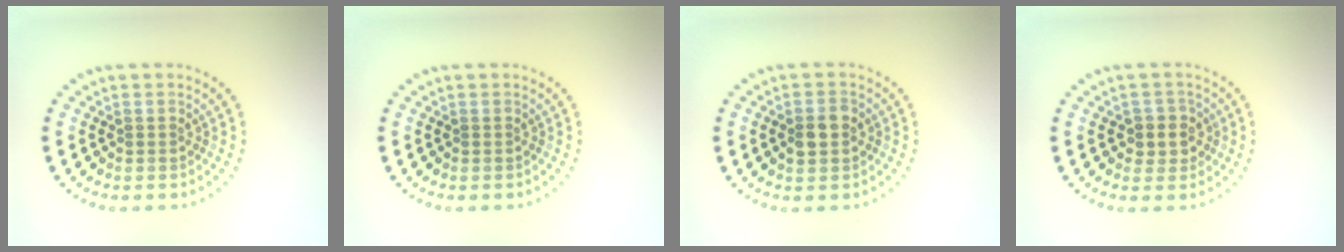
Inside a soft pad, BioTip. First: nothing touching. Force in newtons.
{"total": 0.0}
{"total": 2.6, "press": 2.6, "slide": 0.1}
{"total": 2.5, "press": 2.2, "slide": 1.1}